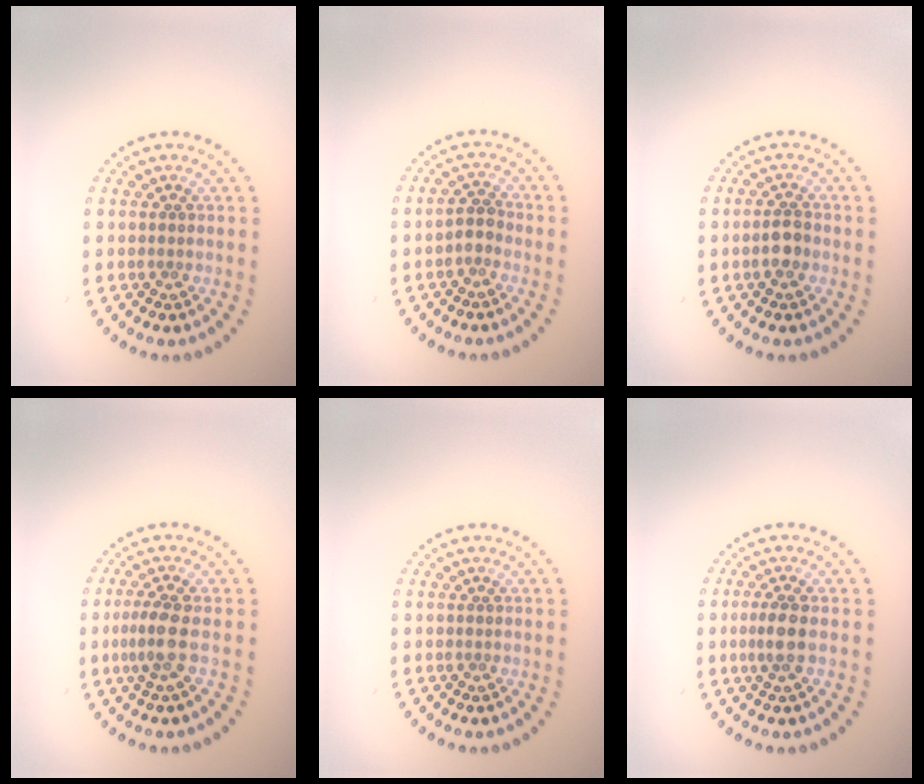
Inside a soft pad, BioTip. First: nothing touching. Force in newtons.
{"total": 1.5, "press": 1.3, "slide": 0.8}
{"total": 1.8, "press": 1.7, "slide": 0.6}
{"total": 2.3, "press": 1.9, "slide": 1.4}
{"total": 0.0}
{"total": 1.9, "press": 1.7, "slide": 0.9}